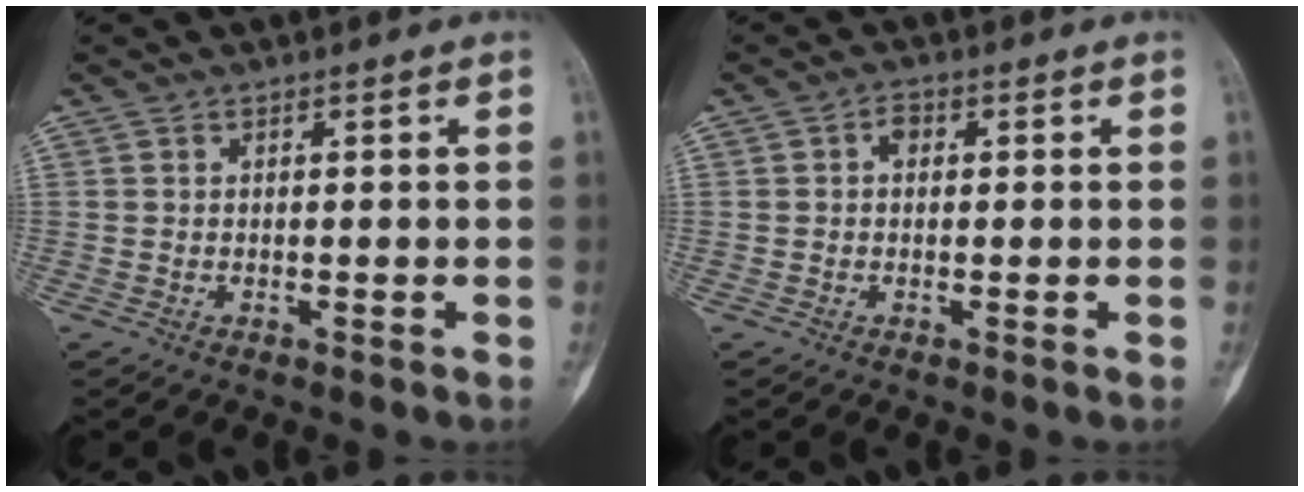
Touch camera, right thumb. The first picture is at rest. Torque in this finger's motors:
{"motor_torque": [0.27, 0.64, 0.10, -0.38, 0.07]}